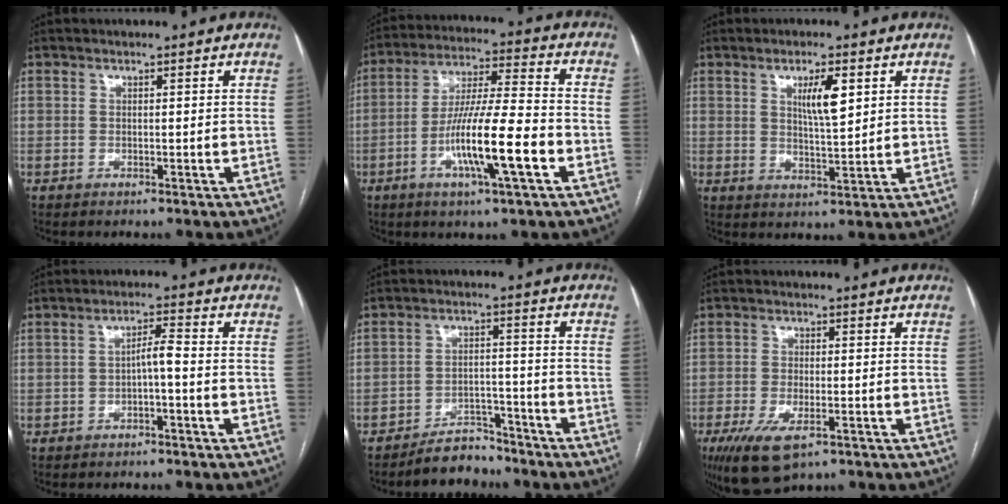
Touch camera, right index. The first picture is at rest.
{"total": 13.9, "force": [-4.8, 0.8, 13.0], "torque": [-0.238, -0.004, -0.086]}
{"total": 5.6, "force": [2.2, 1.0, 5.0], "torque": [-0.089, -0.002, 0.040]}
{"total": 2.8, "force": [-0.9, 0.2, 2.7], "torque": [-0.045, 0.010, -0.016]}
{"total": 5.8, "force": [-5.3, 2.2, 0.8], "torque": [-0.012, 0.008, -0.086]}
{"total": 8.2, "force": [-4.6, 3.1, 6.1], "torque": [-0.111, -0.017, -0.073]}